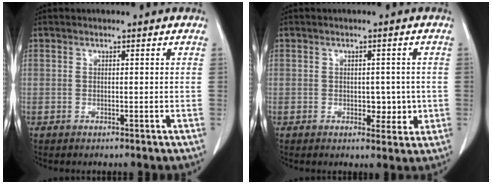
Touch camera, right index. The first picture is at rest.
{"total": 3.7, "force": [-0.4, 2.4, 2.8], "torque": [-0.025, 0.002, 0.003]}